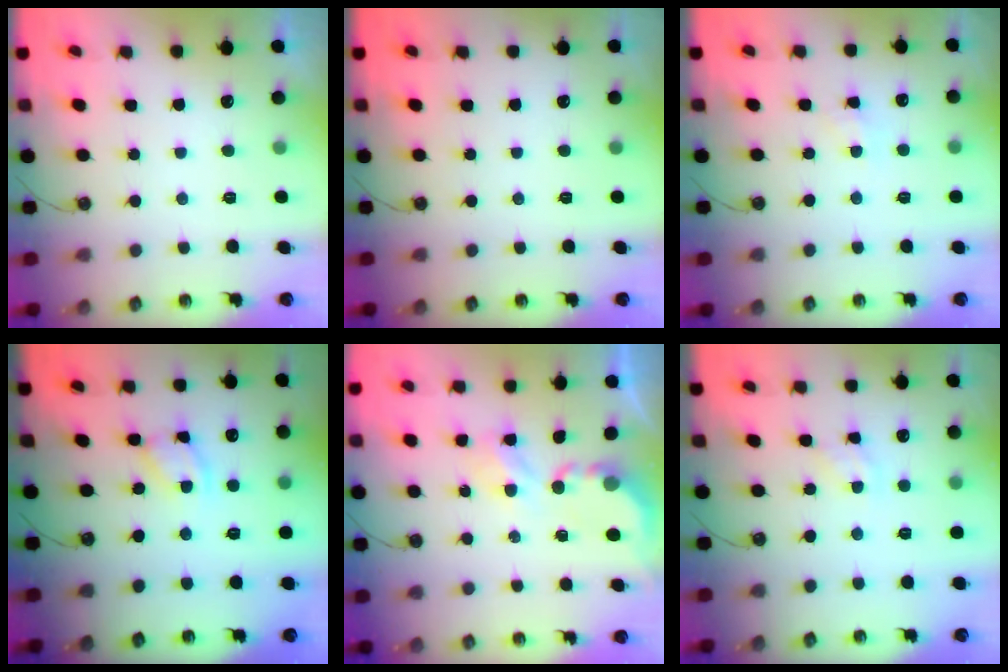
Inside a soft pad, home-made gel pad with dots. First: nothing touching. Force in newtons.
{"total": 0.0}
{"total": 3.1, "press": 3.1, "slide": 0.6}
{"total": 8.2, "press": 8.2, "slide": 0.7}
{"total": 3.9, "press": 3.9, "slide": 0.1}
{"total": 3.3, "press": 3.3, "slide": 0.3}